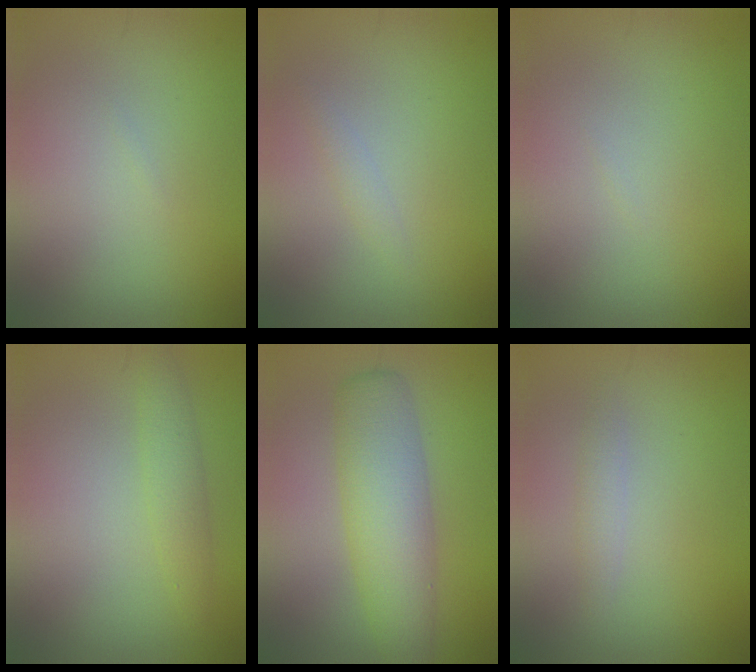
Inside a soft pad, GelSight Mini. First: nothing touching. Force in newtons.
{"total": 0.9, "press": 0.9, "slide": 0.1}
{"total": 0.0}
{"total": 2.0, "press": 1.9, "slide": 0.2}
{"total": 5.8, "press": 5.8, "slide": 0.2}
{"total": 1.1, "press": 1.1, "slide": 0.1}